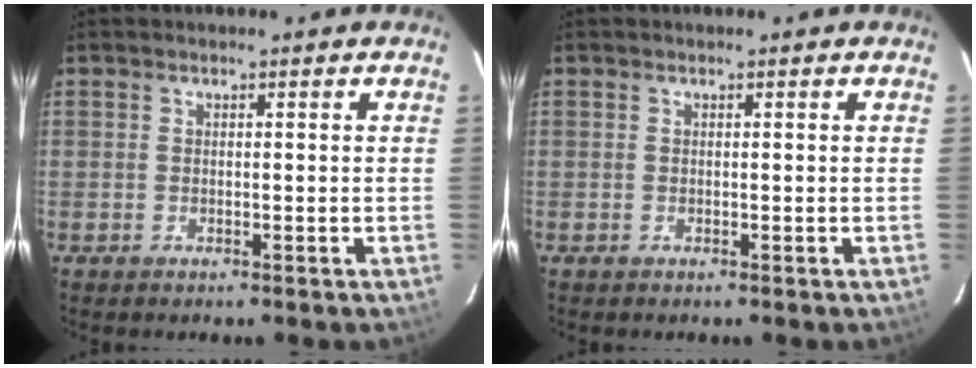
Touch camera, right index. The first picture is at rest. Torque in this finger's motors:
{"motor_torque": [0.01, -0.01, 0.00, 0.00]}